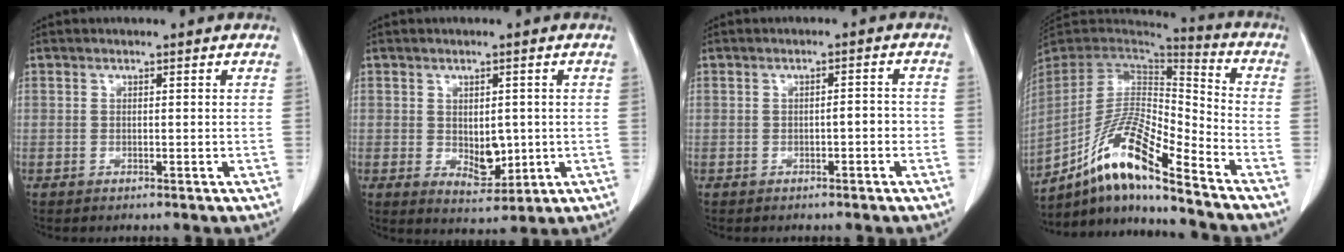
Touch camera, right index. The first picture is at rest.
{"total": 5.4, "force": [-0.2, 3.2, 4.3], "torque": [-0.066, -0.007, 0.013]}
{"total": 2.3, "force": [-0.5, 0.8, 2.1], "torque": [-0.027, 0.009, -0.006]}
{"total": 15.6, "force": [-10.8, 1.5, 11.2], "torque": [-0.207, 0.006, -0.197]}